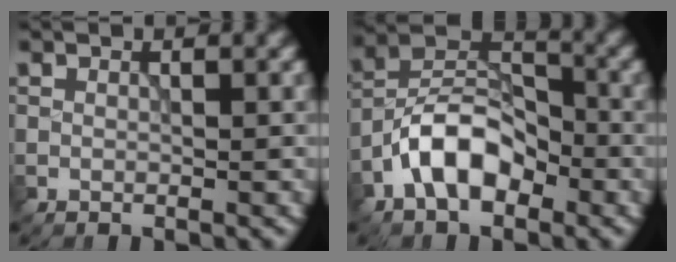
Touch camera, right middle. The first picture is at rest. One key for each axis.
{"total": 6.8, "fx": -3.4, "fy": 3.8, "fz": 4.5, "tx": -0.074, "ty": 0.014, "tz": -0.072}